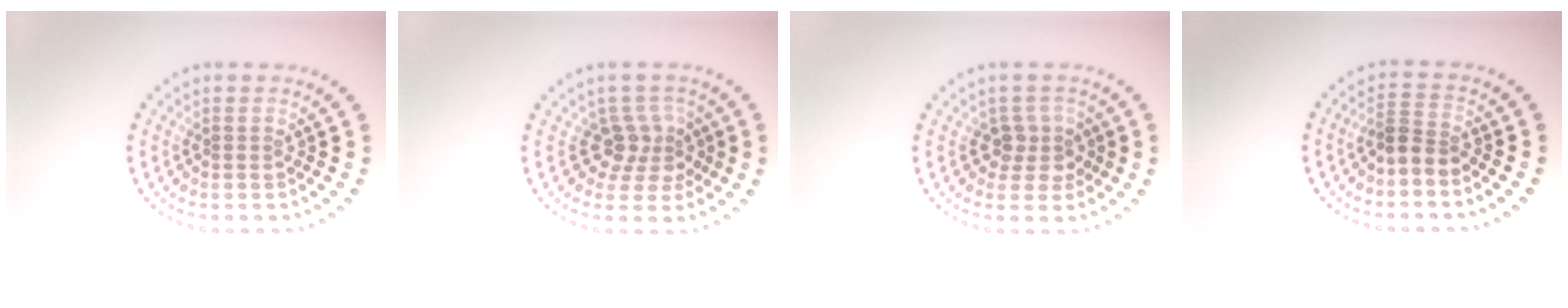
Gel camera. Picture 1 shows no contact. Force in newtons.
{"total": 2.7, "press": 2.0, "slide": 1.8}
{"total": 2.2, "press": 1.9, "slide": 1.1}
{"total": 2.4, "press": 1.9, "slide": 1.4}